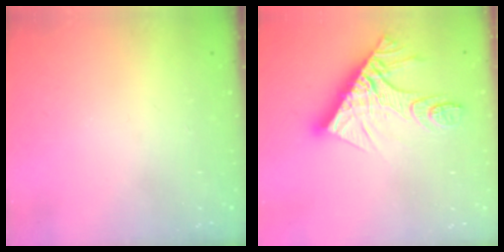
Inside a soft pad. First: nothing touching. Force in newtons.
{"total": 16.4, "press": 16.3, "slide": 1.5}